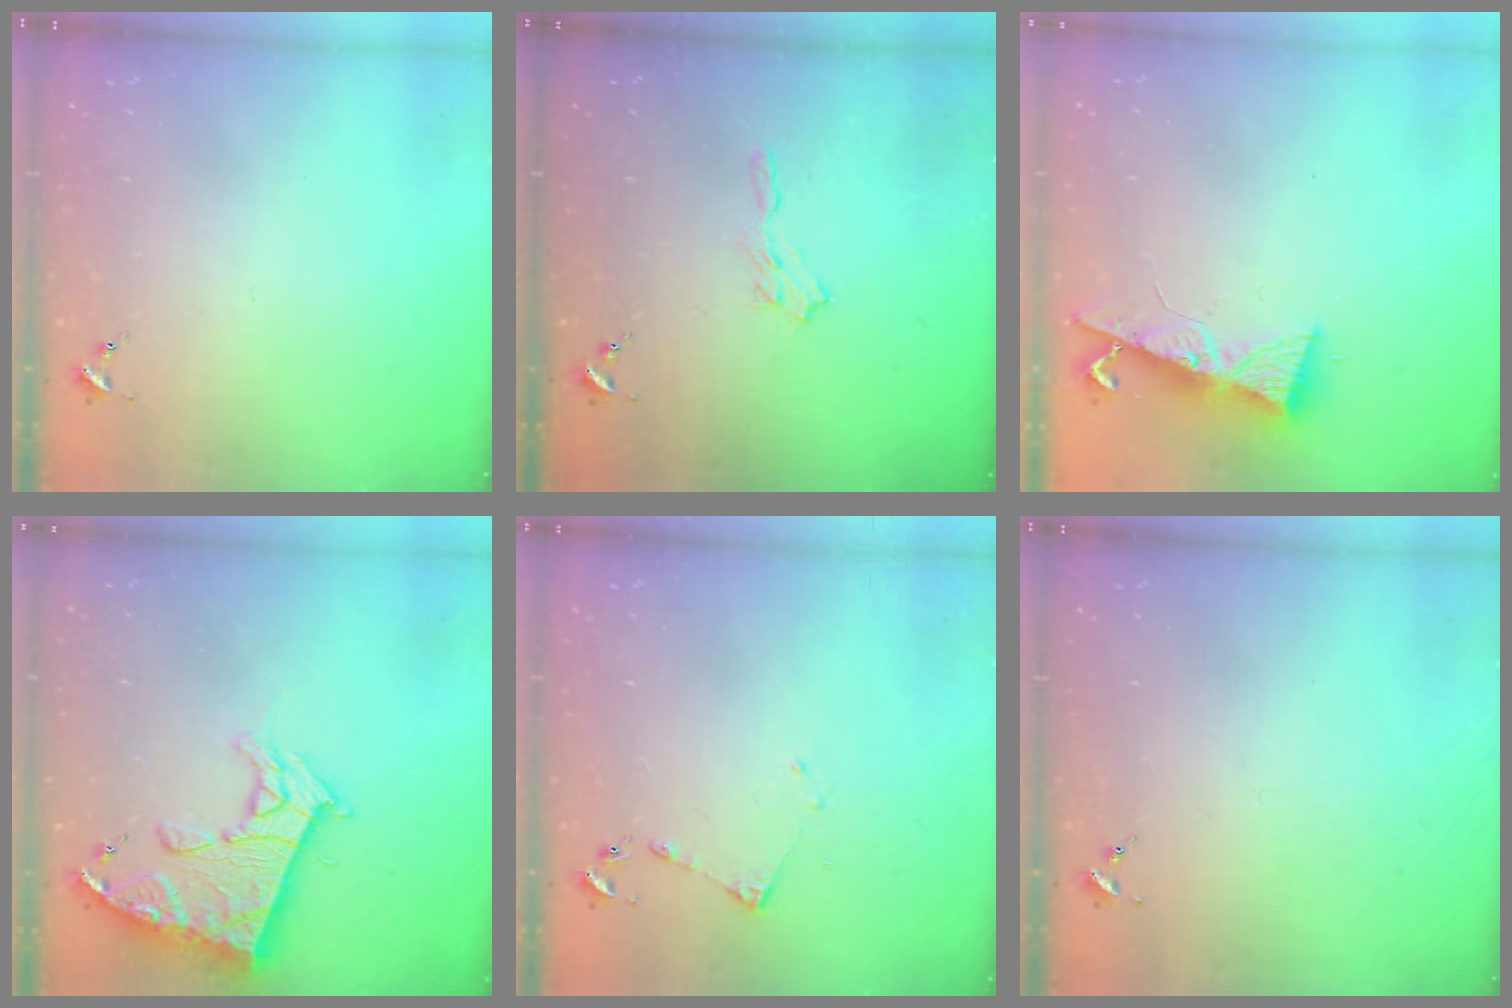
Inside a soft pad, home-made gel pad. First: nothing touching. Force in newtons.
{"total": 5.8, "press": 5.7, "slide": 0.6}
{"total": 8.5, "press": 8.5, "slide": 1.0}
{"total": 14.1, "press": 14.0, "slide": 1.5}
{"total": 4.1, "press": 4.1, "slide": 0.5}
{"total": 0.0}